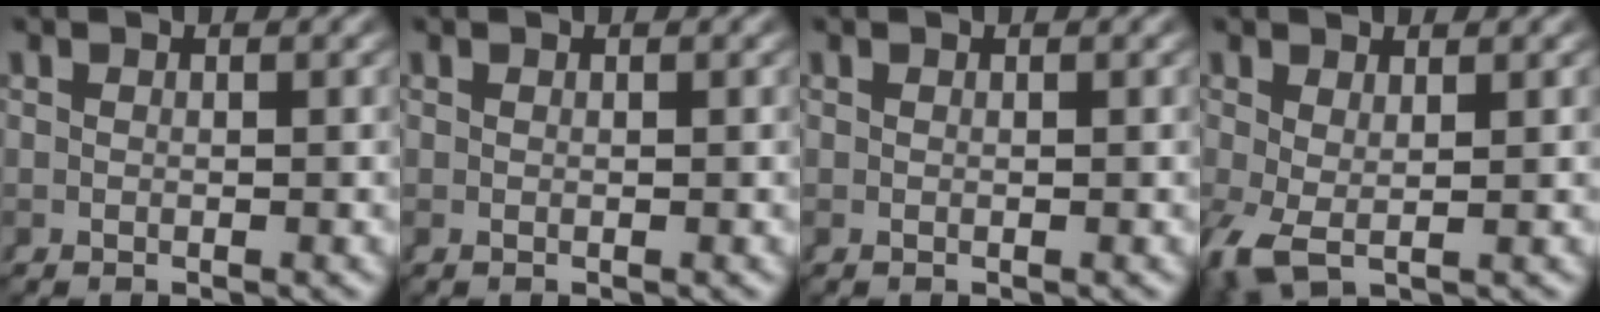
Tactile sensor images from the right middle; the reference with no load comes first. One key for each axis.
{"total": 0.0}
{"total": 0.0}
{"total": 3.1, "fx": -1.5, "fy": 1.3, "fz": 2.3, "tx": -0.058, "ty": -0.026, "tz": -0.006}